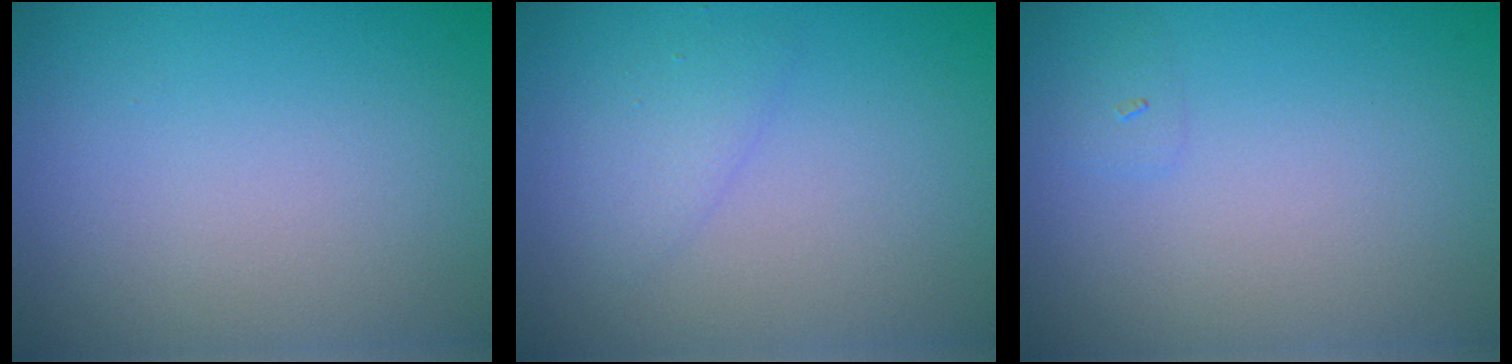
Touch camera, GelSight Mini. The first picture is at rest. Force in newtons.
{"total": 1.4, "press": 1.4, "slide": 0.2}
{"total": 0.6, "press": 0.6, "slide": 0.1}